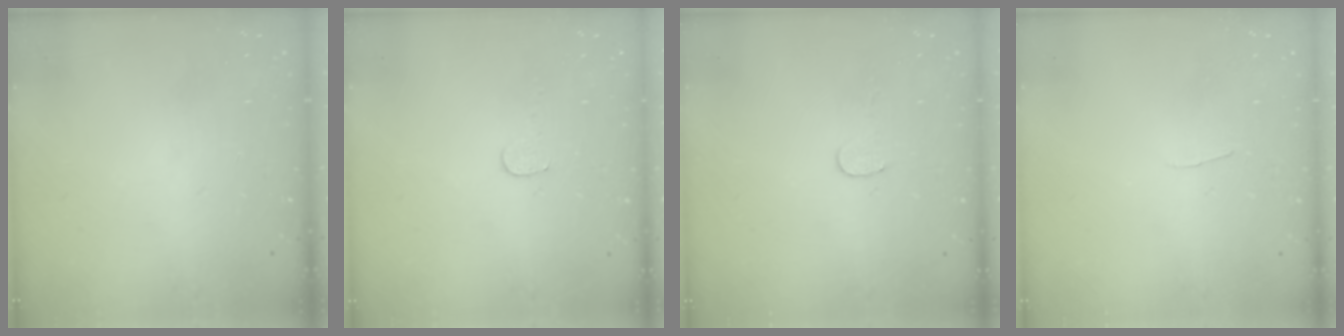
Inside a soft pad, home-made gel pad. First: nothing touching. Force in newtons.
{"total": 4.1, "press": 4.1, "slide": 0.3}
{"total": 4.1, "press": 4.1, "slide": 0.3}
{"total": 2.0, "press": 2.0, "slide": 0.2}